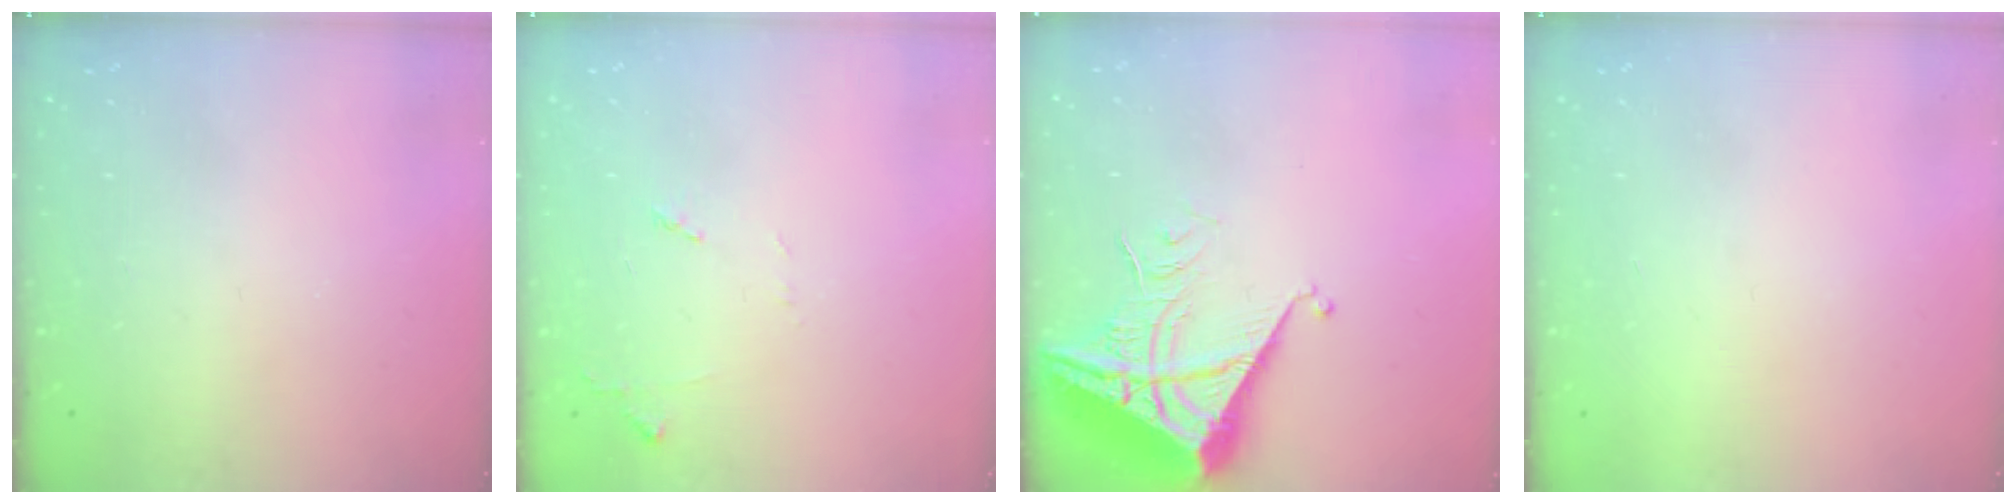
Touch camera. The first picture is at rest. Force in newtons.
{"total": 6.8, "press": 6.8, "slide": 0.9}
{"total": 7.0, "press": 7.0, "slide": 0.8}
{"total": 1.5, "press": 1.5, "slide": 0.1}